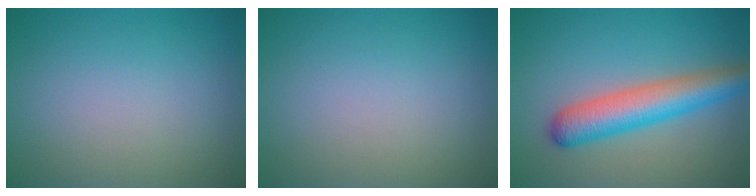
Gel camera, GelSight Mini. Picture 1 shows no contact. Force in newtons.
{"total": 0.0}
{"total": 5.9, "press": 5.9, "slide": 0.2}